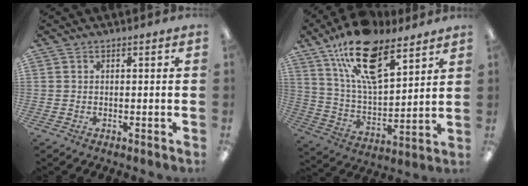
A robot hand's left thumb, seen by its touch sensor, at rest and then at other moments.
{"total": 20.0, "force": [12.7, 8.8, 12.7], "torque": [-0.219, -0.057, 0.223]}